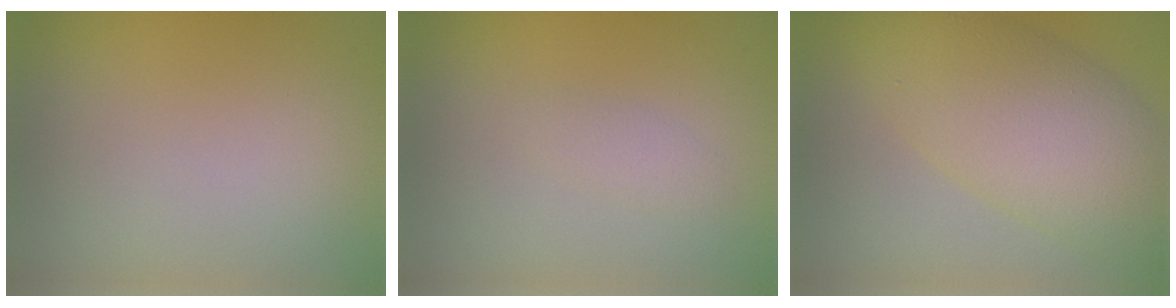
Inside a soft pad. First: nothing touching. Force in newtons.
{"total": 1.1, "press": 1.1, "slide": 0.1}
{"total": 8.1, "press": 8.1, "slide": 0.3}